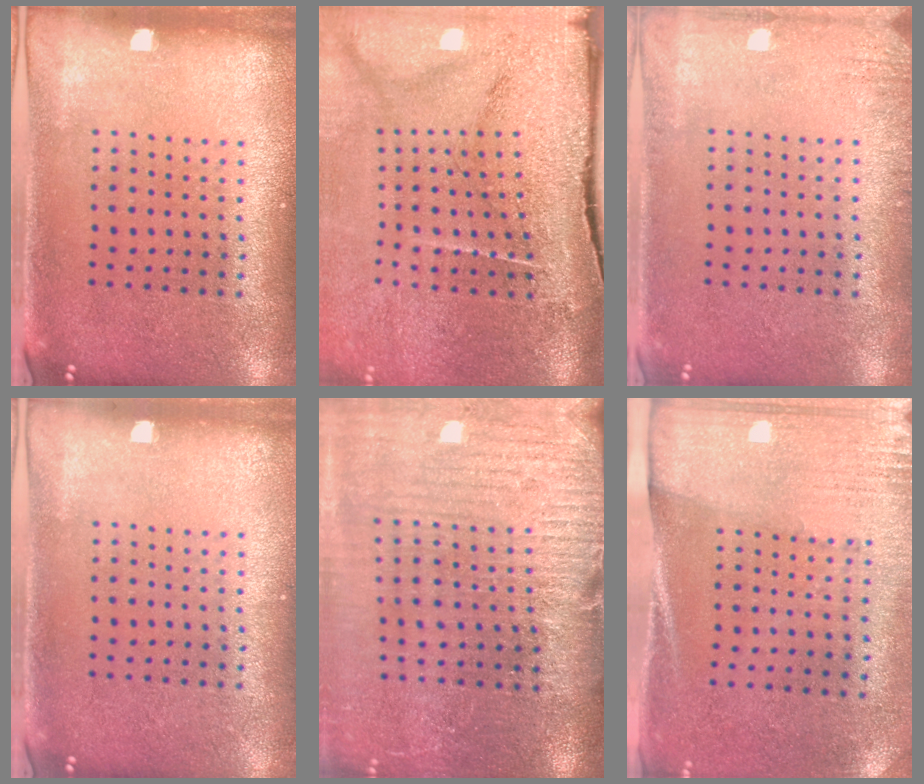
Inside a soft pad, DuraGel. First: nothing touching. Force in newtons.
{"total": 4.7, "press": 3.8, "slide": 2.8}
{"total": 1.5, "press": 1.5, "slide": 0.2}
{"total": 0.0}
{"total": 4.0, "press": 3.6, "slide": 1.9}
{"total": 2.7, "press": 2.3, "slide": 1.4}